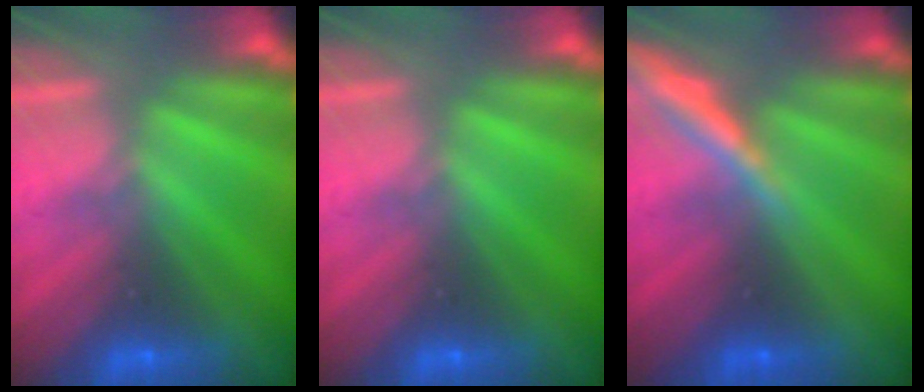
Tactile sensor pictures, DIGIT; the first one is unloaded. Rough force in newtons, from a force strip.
{"total": 0.0}
{"total": 3.3}